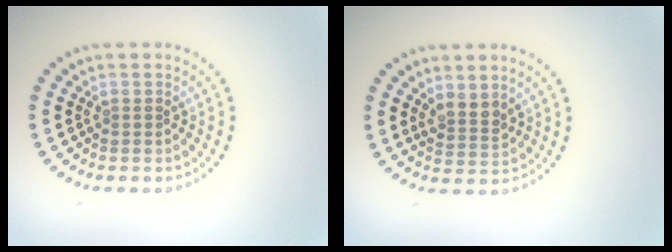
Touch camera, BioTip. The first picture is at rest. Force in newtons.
{"total": 2.1, "press": 1.7, "slide": 1.2}